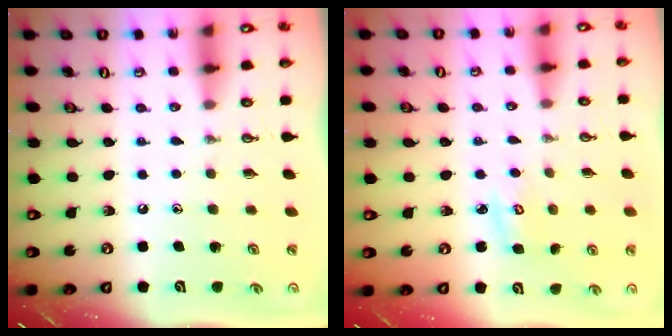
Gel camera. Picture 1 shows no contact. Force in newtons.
{"total": 3.8, "press": 3.8, "slide": 0.3}